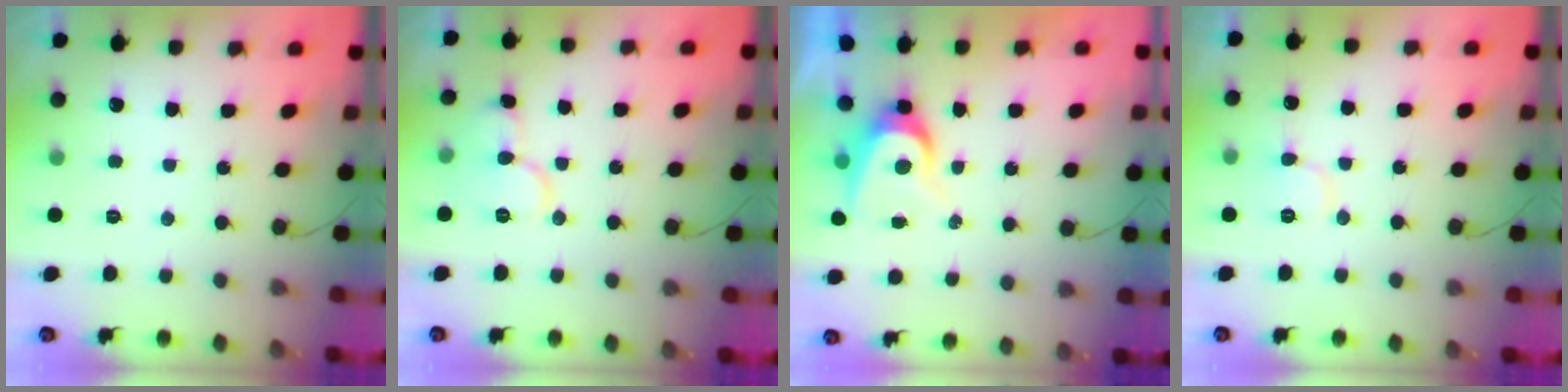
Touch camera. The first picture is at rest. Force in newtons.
{"total": 9.9, "press": 9.9, "slide": 0.8}
{"total": 6.4, "press": 6.4, "slide": 0.5}
{"total": 7.2, "press": 7.1, "slide": 1.4}